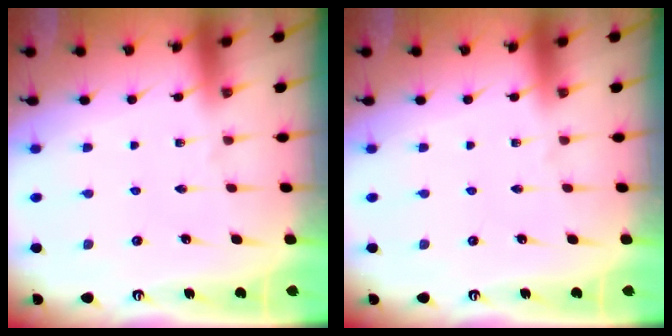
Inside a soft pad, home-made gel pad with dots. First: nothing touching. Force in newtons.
{"total": 0.0}